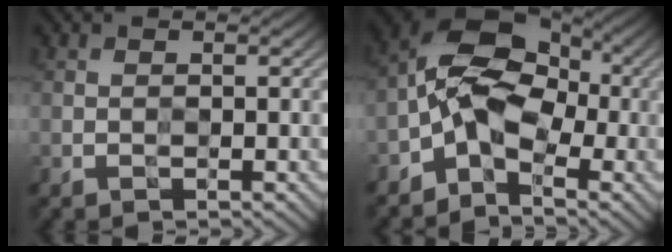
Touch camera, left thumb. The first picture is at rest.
{"total": 8.4, "force": [-2.8, 5.2, 6.0], "torque": [-0.109, 0.013, -0.077]}